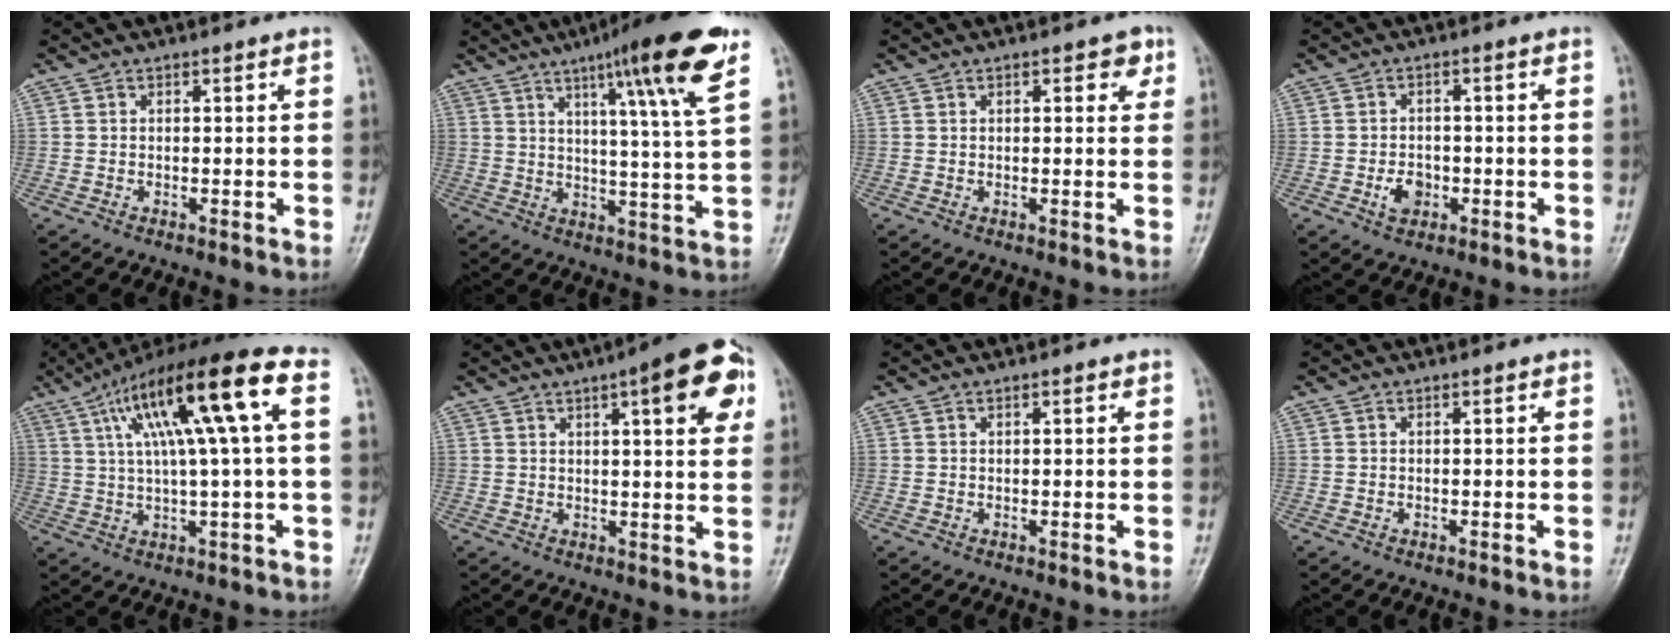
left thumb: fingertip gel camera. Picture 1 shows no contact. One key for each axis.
{"total": 15.9, "fx": 8.4, "fy": 0.9, "fz": 13.4, "tx": -0.194, "ty": -0.034, "tz": 0.118}
{"total": 3.4, "fx": 1.5, "fy": 1.6, "fz": 2.6, "tx": -0.019, "ty": -0.001, "tz": 0.013}
{"total": 4.2, "fx": -1.5, "fy": 3.1, "fz": 2.4, "tx": -0.029, "ty": 0.010, "tz": -0.023}
{"total": 17.6, "fx": 4.7, "fy": 2.5, "fz": 16.8, "tx": -0.292, "ty": 0.032, "tz": 0.076}
{"total": 11.7, "fx": 4.9, "fy": 3.0, "fz": 10.2, "tx": -0.112, "ty": -0.001, "tz": 0.055}
{"total": 0.8, "fx": 0.3, "fy": 0.2, "fz": 0.7, "tx": -0.013, "ty": 0.002, "tz": 0.003}
{"total": 0.0}